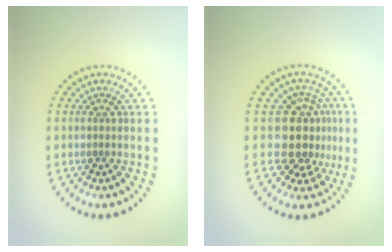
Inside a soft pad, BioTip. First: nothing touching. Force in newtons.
{"total": 4.3, "press": 3.4, "slide": 2.6}